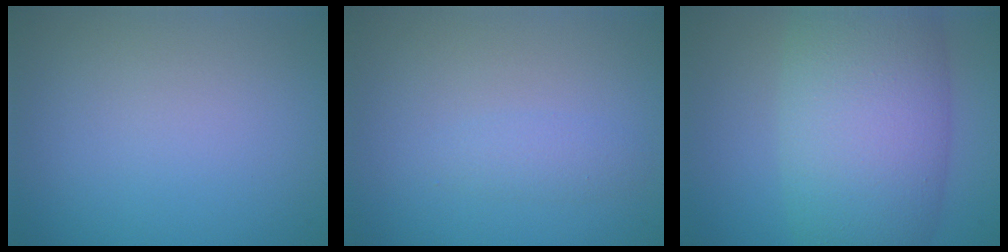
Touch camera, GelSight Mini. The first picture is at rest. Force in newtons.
{"total": 1.1, "press": 1.1, "slide": 0.0}
{"total": 11.0, "press": 11.0, "slide": 0.5}